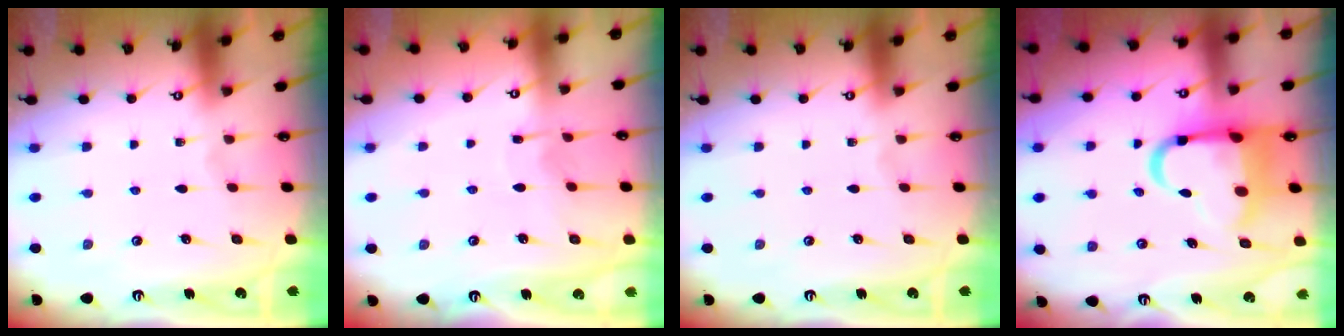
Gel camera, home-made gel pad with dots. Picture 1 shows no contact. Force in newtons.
{"total": 3.7, "press": 3.7, "slide": 0.4}
{"total": 0.0}
{"total": 13.3, "press": 12.9, "slide": 3.0}